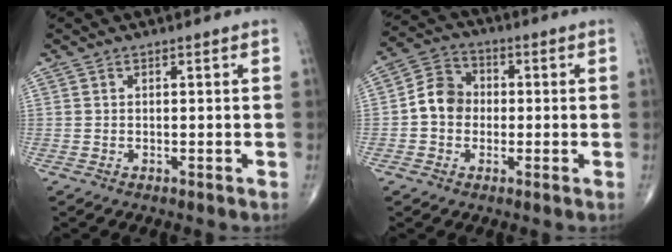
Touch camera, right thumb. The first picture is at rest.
{"total": 7.3, "force": [-0.6, 6.2, 3.8], "torque": [-0.049, 0.026, -0.024]}